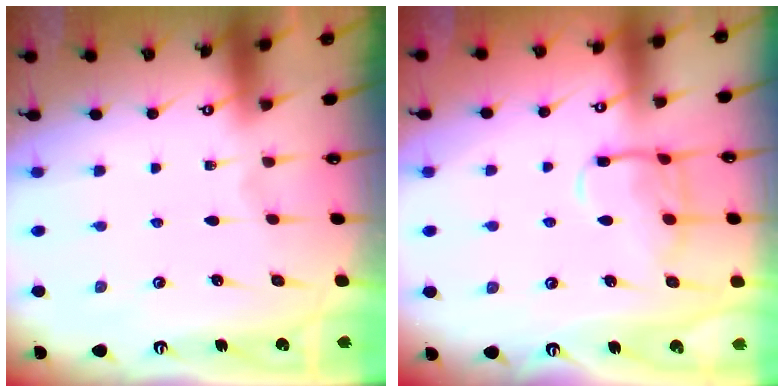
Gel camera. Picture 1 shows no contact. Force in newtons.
{"total": 10.8, "press": 10.7, "slide": 0.8}